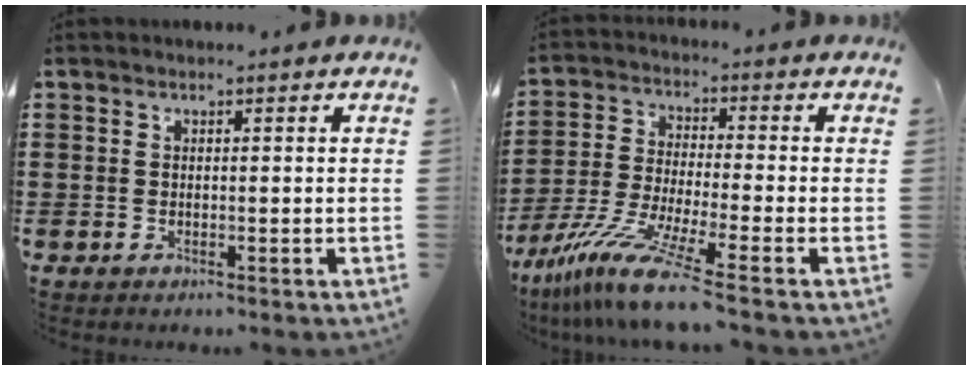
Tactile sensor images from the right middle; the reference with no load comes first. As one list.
[{"total": 9.7, "force": [-7.3, -0.1, 6.3], "torque": [-0.139, -0.011, -0.147]}]